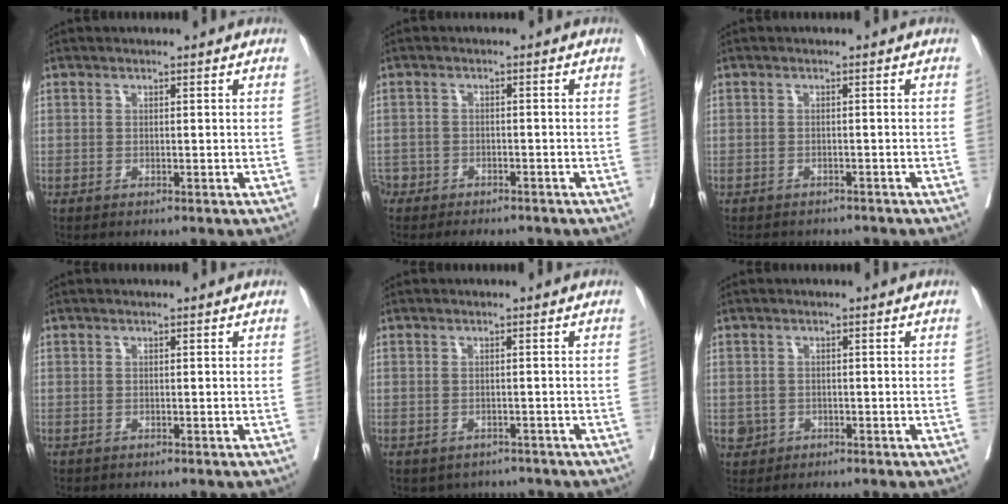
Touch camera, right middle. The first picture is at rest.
{"total": 8.4, "force": [-6.4, 4.9, 2.4], "torque": [-0.056, -0.002, -0.090]}
{"total": 4.9, "force": [-4.5, 1.9, 0.7], "torque": [-0.003, 0.000, -0.054]}
{"total": 0.0}
{"total": 3.5, "force": [-2.9, 1.9, 0.4], "torque": [0.005, 0.010, -0.035]}
{"total": 2.4, "force": [-0.7, 2.3, 0.2], "torque": [0.003, 0.007, -0.008]}